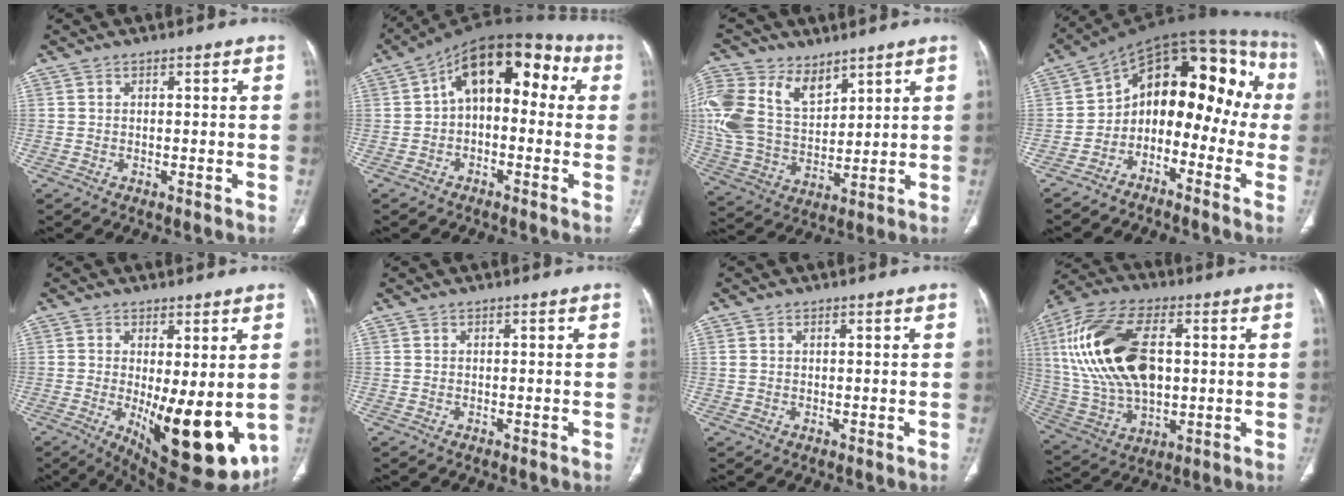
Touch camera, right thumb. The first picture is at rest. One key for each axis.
{"total": 15.0, "fx": 2.4, "fy": 8.9, "fz": 11.8, "tx": -0.136, "ty": 0.052, "tz": 0.020}
{"total": 19.2, "fx": 9.1, "fy": 12.4, "fz": 11.5, "tx": -0.258, "ty": -0.014, "tz": 0.184}
{"total": 17.7, "fx": -3.2, "fy": 11.3, "fz": 13.2, "tx": -0.127, "ty": 0.107, "tz": -0.062}
{"total": 16.3, "fx": -2.5, "fy": 6.1, "fz": 15.0, "tx": -0.206, "ty": -0.036, "tz": -0.013}
{"total": 0.0}
{"total": 1.0, "fx": 0.5, "fy": 0.6, "fz": 0.7, "tx": -0.020, "ty": 0.010, "tz": 0.015}
{"total": 22.7, "fx": 3.6, "fy": 12.6, "fz": 18.6, "tx": -0.375, "ty": 0.001, "tz": 0.069}